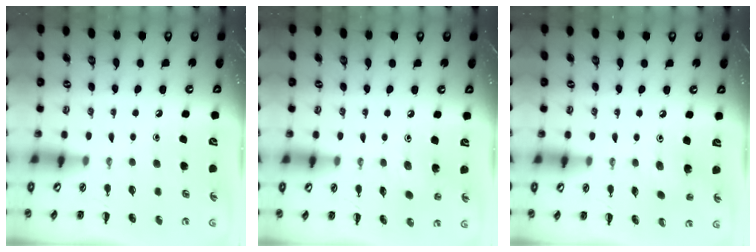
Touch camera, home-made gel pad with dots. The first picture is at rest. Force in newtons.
{"total": 3.9, "press": 3.8, "slide": 1.0}
{"total": 2.2, "press": 2.1, "slide": 0.6}